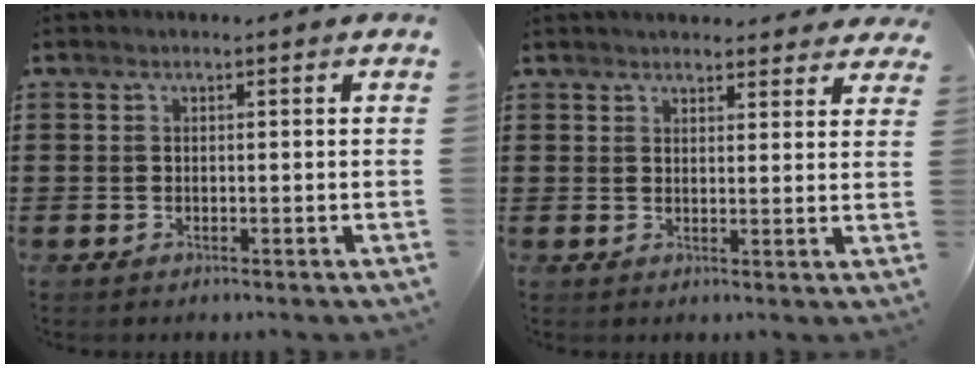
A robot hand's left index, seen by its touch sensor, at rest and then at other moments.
{"total": 2.9, "force": [2.9, 0.5, 0.4], "torque": [-0.007, -0.007, 0.052]}